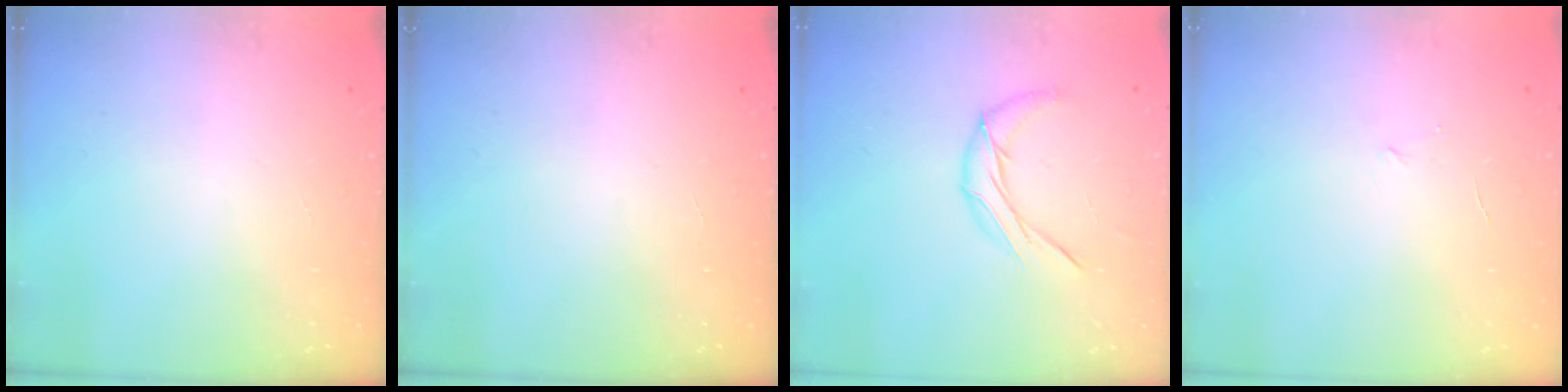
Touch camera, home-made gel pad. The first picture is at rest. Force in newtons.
{"total": 0.0}
{"total": 8.4, "press": 8.4, "slide": 0.3}
{"total": 3.6, "press": 3.5, "slide": 0.9}